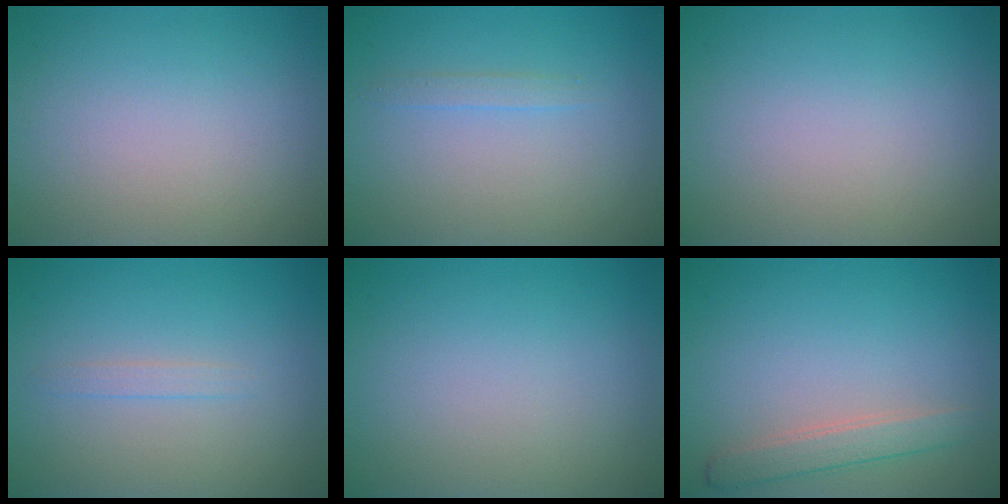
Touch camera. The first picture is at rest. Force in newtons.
{"total": 0.8, "press": 0.8, "slide": 0.1}
{"total": 0.0}
{"total": 0.8, "press": 0.8, "slide": 0.2}
{"total": 0.0}
{"total": 2.3, "press": 2.3, "slide": 0.1}